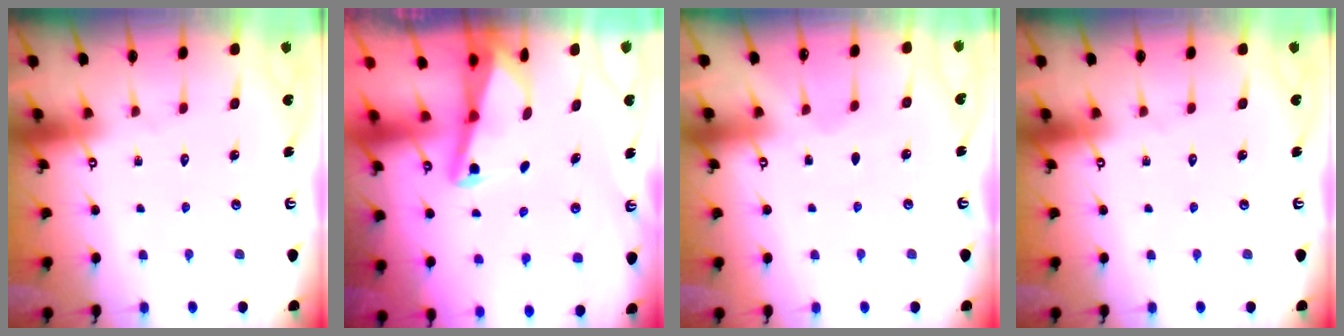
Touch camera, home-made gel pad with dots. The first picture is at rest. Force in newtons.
{"total": 3.0, "press": 2.9, "slide": 0.7}
{"total": 2.0, "press": 2.0, "slide": 0.3}
{"total": 0.0}